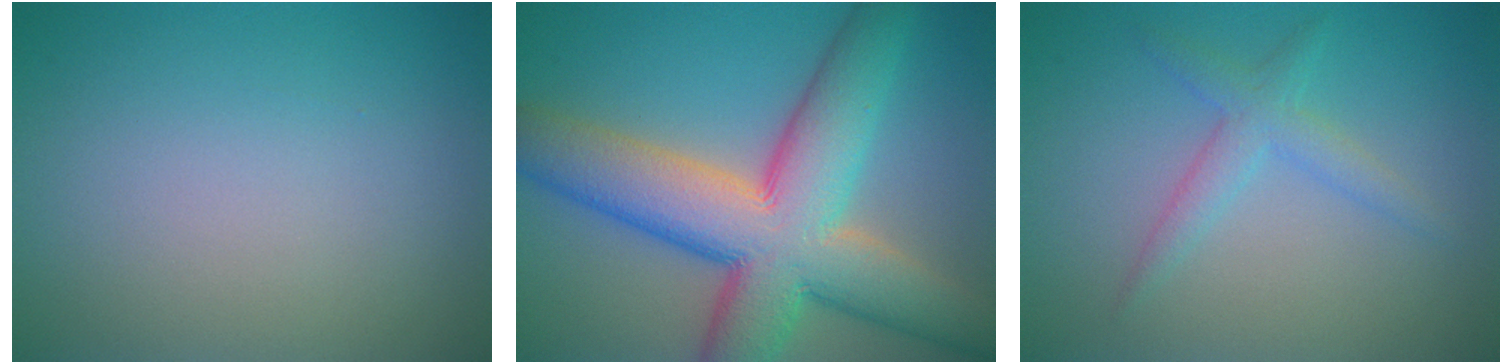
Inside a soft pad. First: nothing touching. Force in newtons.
{"total": 12.3, "press": 12.3, "slide": 0.6}
{"total": 2.3, "press": 2.3, "slide": 0.1}